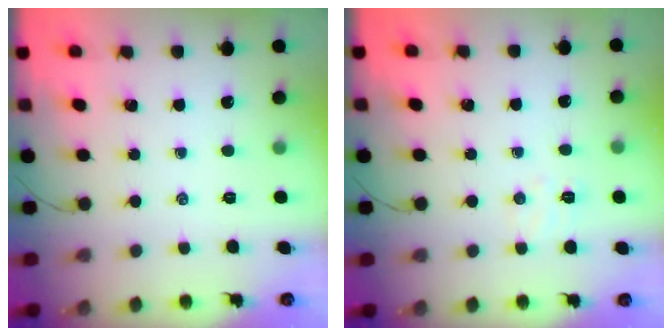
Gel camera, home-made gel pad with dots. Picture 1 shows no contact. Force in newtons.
{"total": 4.9, "press": 4.7, "slide": 1.2}